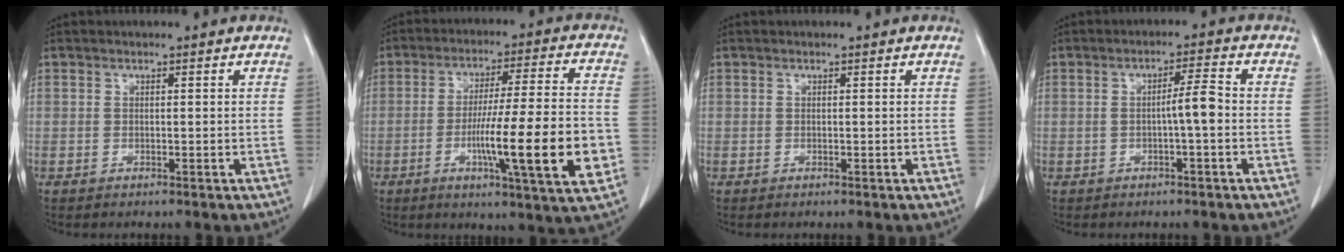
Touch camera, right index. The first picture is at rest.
{"total": 16.8, "force": [-4.5, 0.3, 16.2], "torque": [-0.243, -0.010, -0.071]}
{"total": 0.0}
{"total": 3.7, "force": [-0.6, 0.0, 3.6], "torque": [-0.056, 0.004, -0.011]}